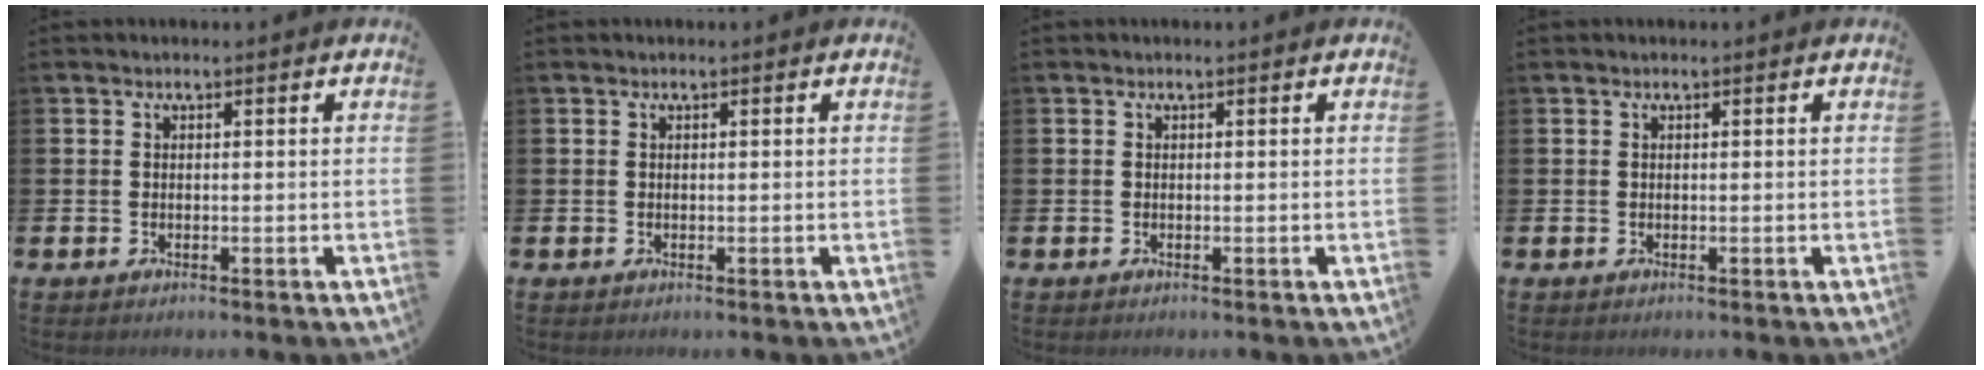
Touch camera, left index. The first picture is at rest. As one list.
[{"total": 0.0}, {"total": 0.0}, {"total": 0.0}]